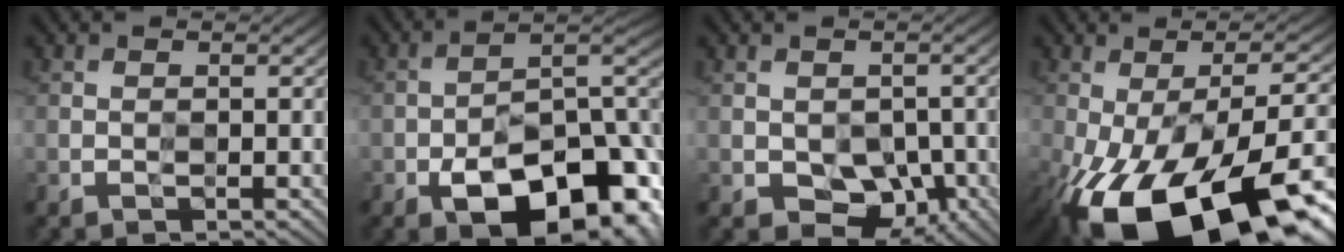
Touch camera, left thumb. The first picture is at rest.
{"total": 15.7, "force": [-8.9, 7.6, 10.4], "torque": [-0.128, -0.016, -0.135]}
{"total": 4.3, "force": [-0.6, 3.5, 2.4], "torque": [-0.047, -0.013, -0.005]}
{"total": 20.4, "force": [-10.3, 8.6, 15.3], "torque": [-0.261, -0.048, -0.142]}